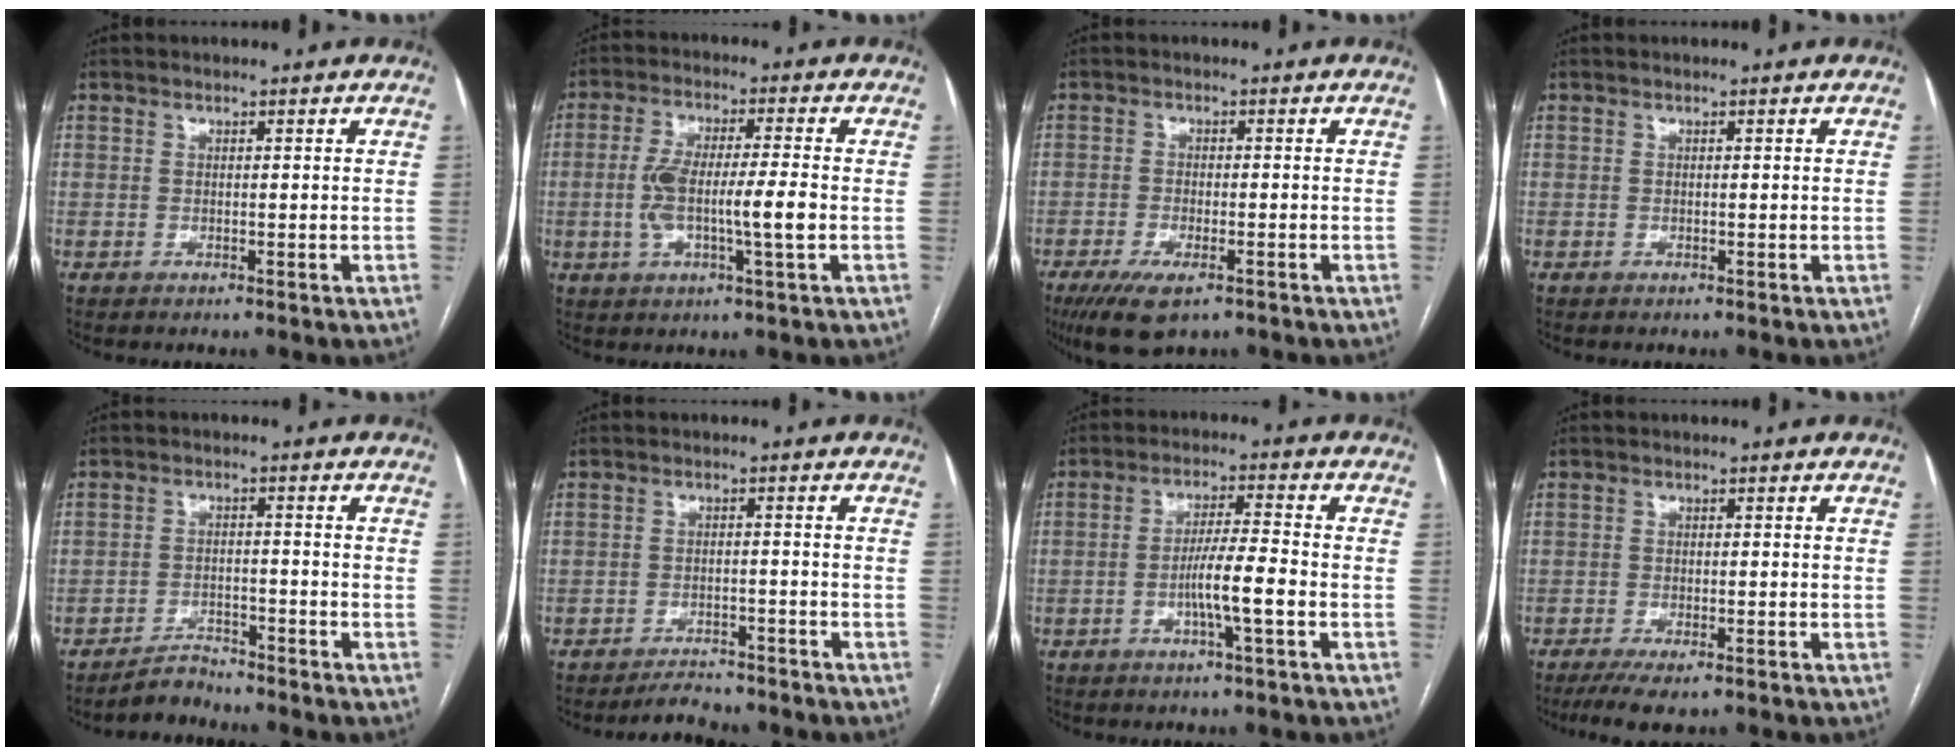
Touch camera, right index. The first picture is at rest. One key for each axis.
{"total": 9.0, "fx": -1.3, "fy": 0.8, "fz": 8.9, "tx": -0.172, "ty": 0.009, "tz": -0.026}
{"total": 6.8, "fx": -4.2, "fy": 2.3, "fz": 4.8, "tx": -0.080, "ty": -0.013, "tz": -0.068}
{"total": 0.0}
{"total": 3.8, "fx": -3.8, "fy": 0.5, "fz": 0.1, "tx": -0.002, "ty": -0.010, "tz": -0.064}
{"total": 5.1, "fx": -4.8, "fy": 1.2, "fz": 0.9, "tx": -0.013, "ty": -0.005, "tz": -0.073}
{"total": 6.6, "fx": -2.2, "fy": -0.1, "fz": 6.2, "tx": -0.115, "ty": 0.002, "tz": -0.042}
{"total": 5.5, "fx": -4.1, "fy": 1.3, "fz": 3.5, "tx": -0.055, "ty": -0.012, "tz": -0.065}